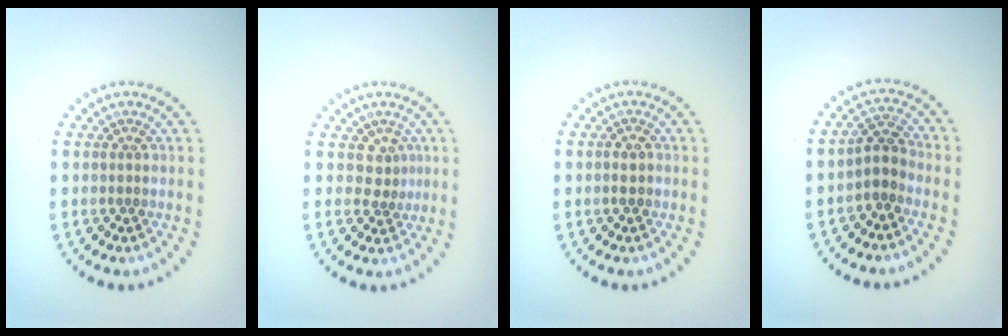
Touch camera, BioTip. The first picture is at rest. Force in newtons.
{"total": 1.8, "press": 1.1, "slide": 1.4}
{"total": 1.1, "press": 1.1, "slide": 0.3}
{"total": 2.3, "press": 1.9, "slide": 1.3}